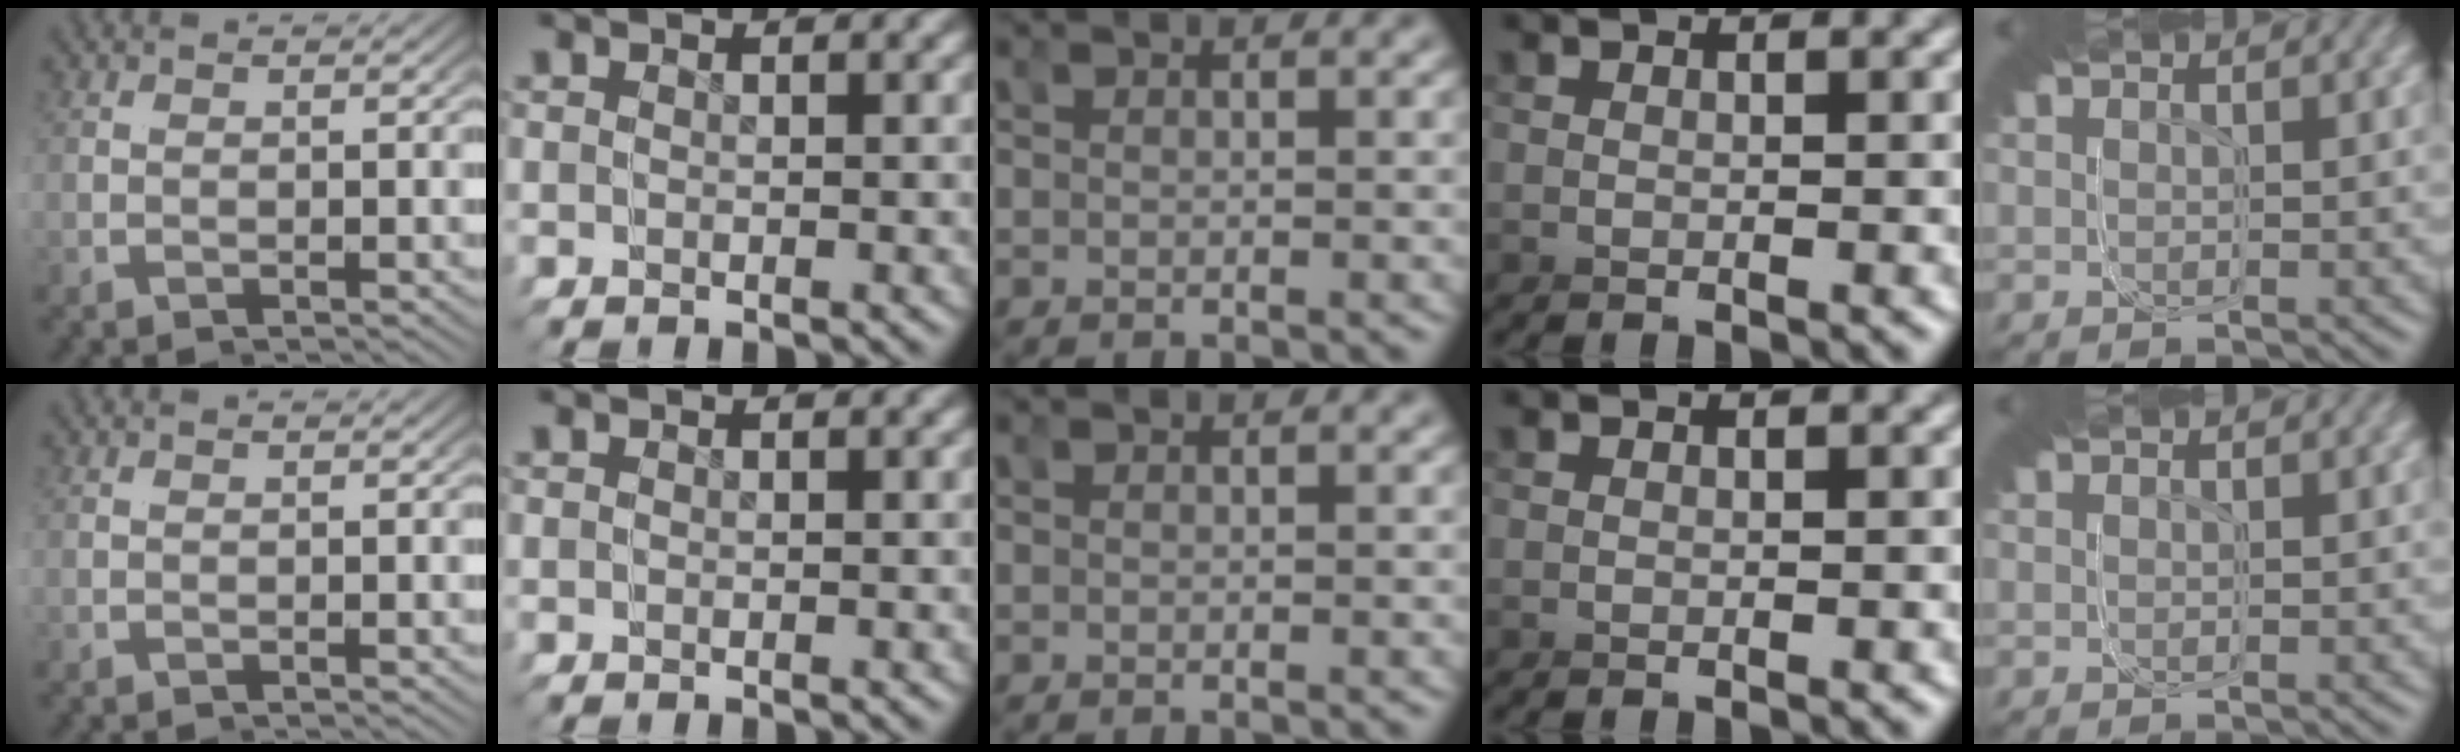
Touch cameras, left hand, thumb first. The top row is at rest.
{}